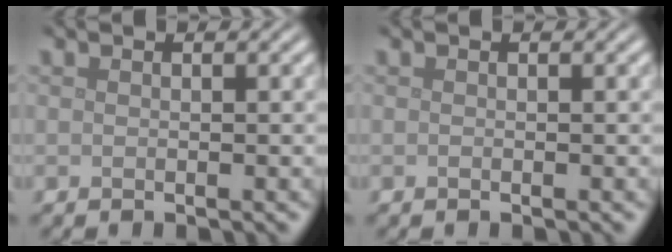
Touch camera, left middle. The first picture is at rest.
{"total": 0.0}